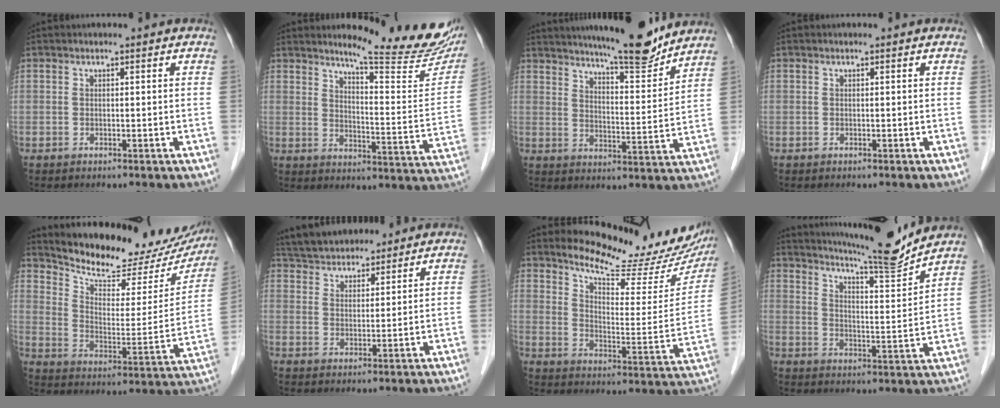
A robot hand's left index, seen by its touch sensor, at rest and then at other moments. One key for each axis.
{"total": 18.3, "fx": 15.9, "fy": 1.4, "fz": 9.1, "tx": -0.119, "ty": -0.078, "tz": 0.194}
{"total": 13.3, "fx": 12.0, "fy": 0.7, "fz": 5.6, "tx": -0.084, "ty": -0.016, "tz": 0.173}
{"total": 0.0}
{"total": 22.5, "fx": 20.2, "fy": 7.0, "fz": 7.1, "tx": -0.104, "ty": -0.033, "tz": 0.269}
{"total": 13.1, "fx": 12.0, "fy": 3.7, "fz": 3.6, "tx": -0.066, "ty": 0.037, "tz": 0.201}
{"total": 17.9, "fx": 16.0, "fy": 3.4, "fz": 7.2, "tx": -0.102, "ty": -0.054, "tz": 0.209}
{"total": 14.3, "fx": 13.4, "fy": -0.6, "fz": 4.9, "tx": -0.089, "ty": -0.023, "tz": 0.195}